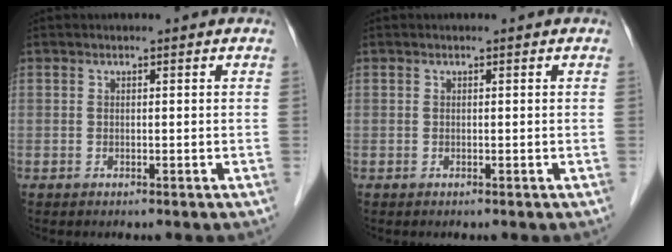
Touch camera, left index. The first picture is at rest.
{"total": 0.0}